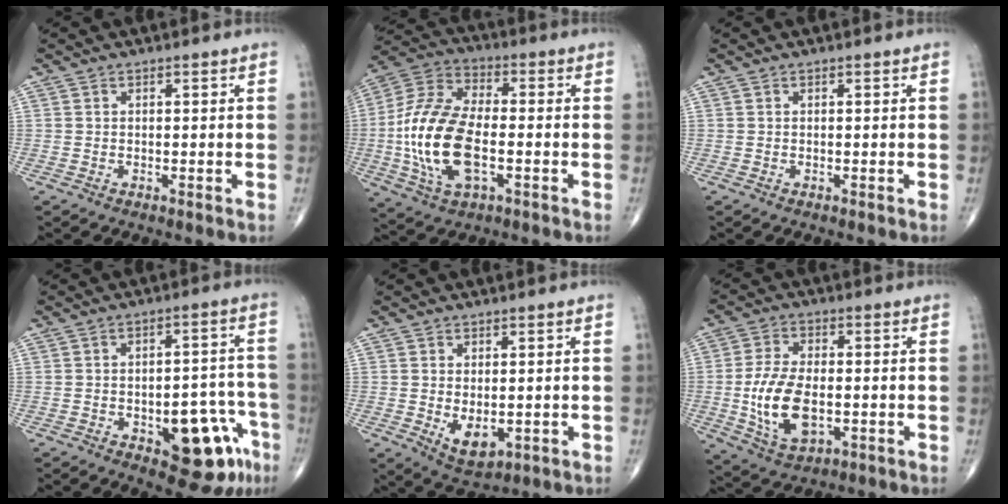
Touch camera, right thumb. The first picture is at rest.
{"total": 18.6, "force": [-3.1, 9.4, 15.8], "torque": [-0.328, 0.019, -0.057]}
{"total": 0.0}
{"total": 14.3, "force": [-6.2, 6.6, 11.1], "torque": [-0.101, 0.044, -0.069]}
{"total": 6.0, "force": [-0.9, 3.4, 4.9], "torque": [-0.070, -0.014, -0.001]}
{"total": 12.4, "force": [-1.8, 6.7, 10.3], "torque": [-0.198, -0.002, -0.026]}